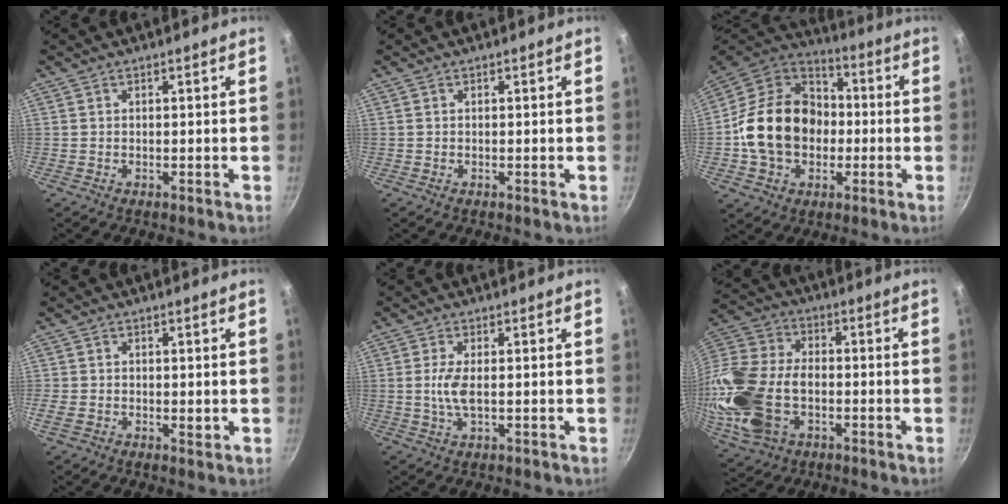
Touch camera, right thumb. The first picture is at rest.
{"total": 0.0}
{"total": 20.7, "force": [-1.8, 16.0, 12.9], "torque": [-0.198, 0.044, -0.037]}
{"total": 3.4, "force": [-0.5, 2.3, 2.5], "torque": [-0.046, -0.002, -0.010]}
{"total": 4.3, "force": [0.0, 1.5, 4.0], "torque": [-0.094, -0.001, -0.003]}
{"total": 20.5, "force": [-4.3, 13.6, 14.7], "torque": [-0.308, 0.025, -0.081]}